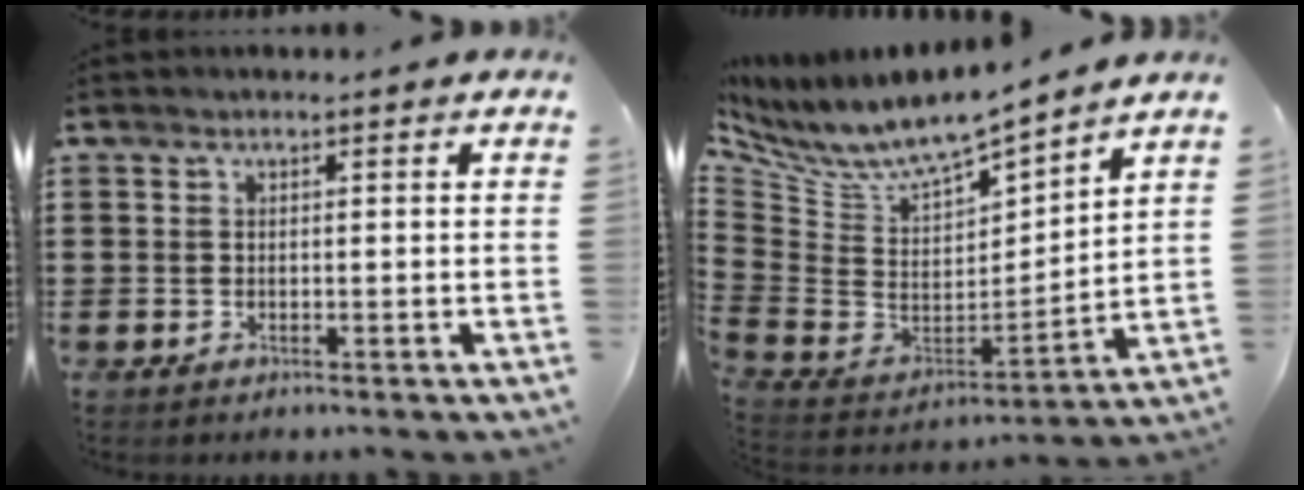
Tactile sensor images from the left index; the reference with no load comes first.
{"total": 6.6, "force": [5.9, 1.5, 2.6], "torque": [-0.084, -0.055, 0.098]}